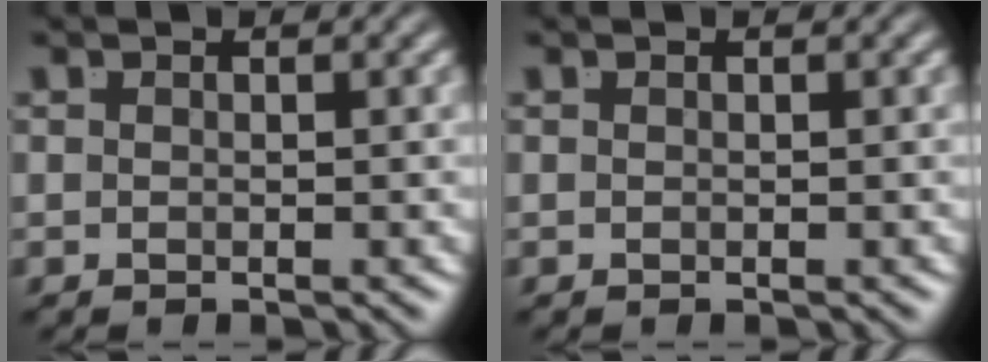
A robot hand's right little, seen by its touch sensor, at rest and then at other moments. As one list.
[{"total": 0.0}]